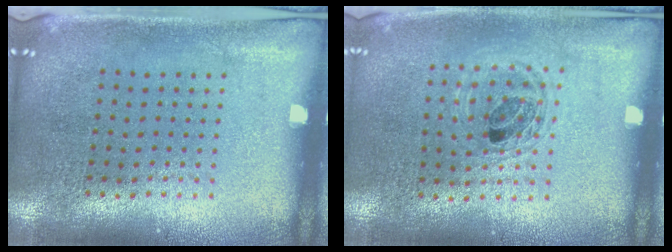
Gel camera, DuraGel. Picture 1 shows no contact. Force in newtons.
{"total": 1.1, "press": 1.0, "slide": 0.3}